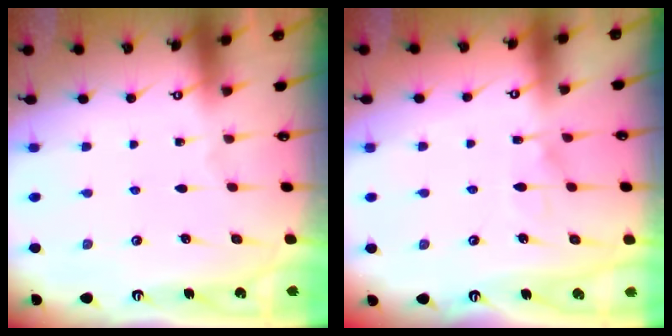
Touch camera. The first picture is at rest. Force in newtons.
{"total": 6.6, "press": 6.6, "slide": 0.7}